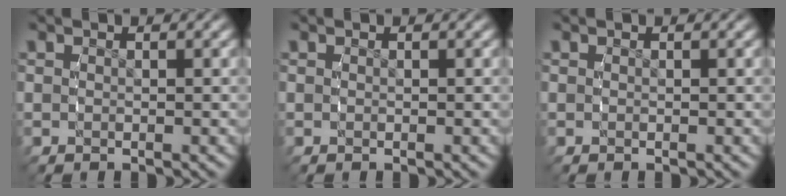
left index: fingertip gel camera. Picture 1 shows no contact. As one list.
[{"total": 1.1, "force": [-0.2, -1.0, -0.3], "torque": [0.014, -0.008, 0.005]}, {"total": 0.0}]